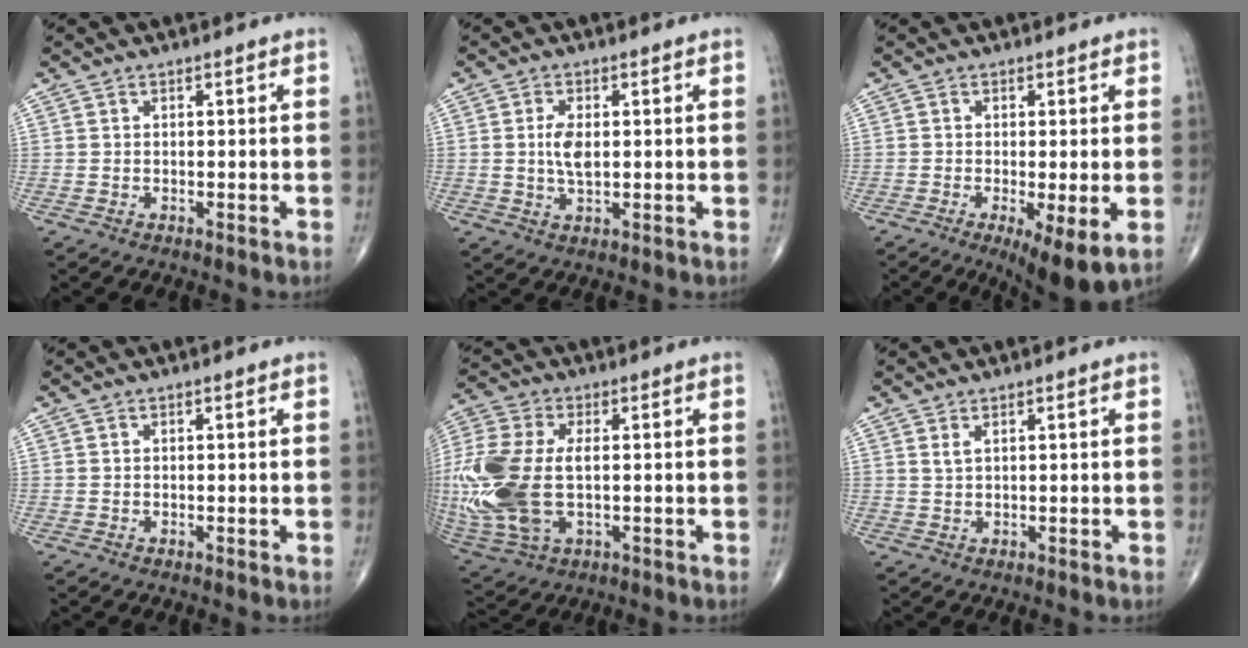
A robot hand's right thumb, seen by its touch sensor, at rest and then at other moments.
{"total": 4.6, "force": [0.4, 2.2, 4.0], "torque": [-0.080, -0.004, 0.009]}
{"total": 8.9, "force": [-3.0, 2.2, 8.1], "torque": [-0.129, -0.023, -0.045]}
{"total": 0.0}
{"total": 22.2, "force": [-1.1, 12.5, 18.3], "torque": [-0.472, -0.010, -0.007]}
{"total": 1.1, "force": [0.7, 0.3, 0.8], "torque": [-0.018, 0.002, 0.016]}